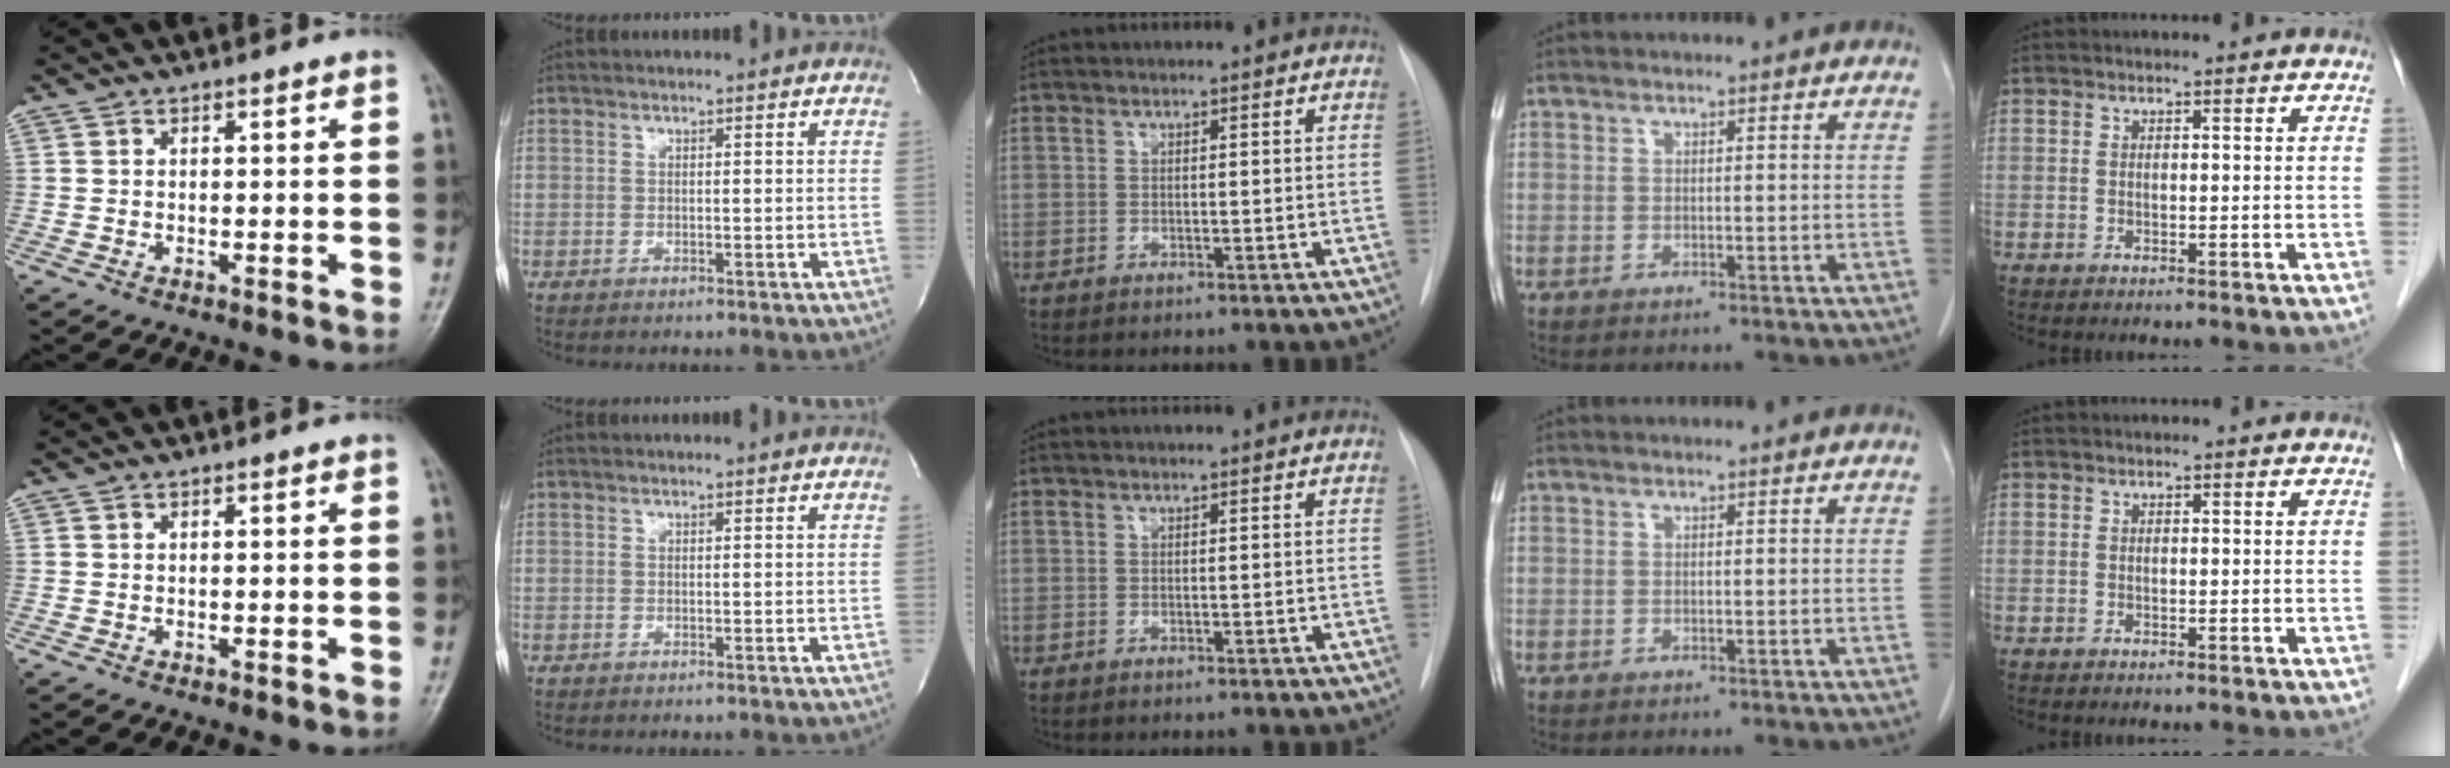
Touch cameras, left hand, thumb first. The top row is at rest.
{}